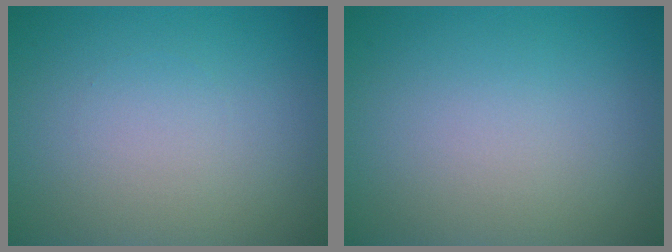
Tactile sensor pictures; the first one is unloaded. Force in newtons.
{"total": 0.0}